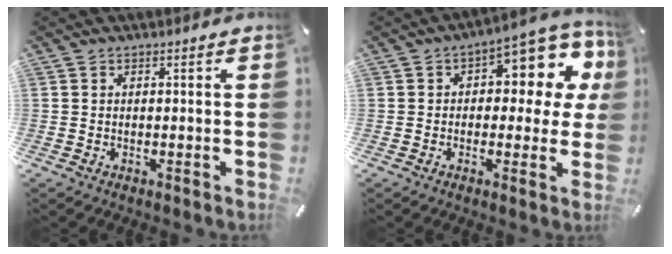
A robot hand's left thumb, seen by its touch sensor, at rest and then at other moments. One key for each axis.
{"total": 11.0, "fx": 3.9, "fy": 5.9, "fz": 8.4, "tx": -0.099, "ty": -0.035, "tz": 0.064}